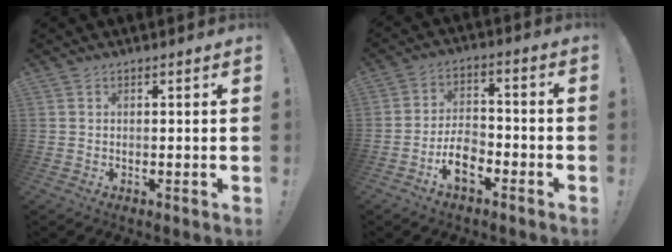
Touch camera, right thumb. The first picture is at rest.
{"total": 8.8, "force": [-4.8, 5.0, 5.5], "torque": [-0.104, 0.022, -0.086]}